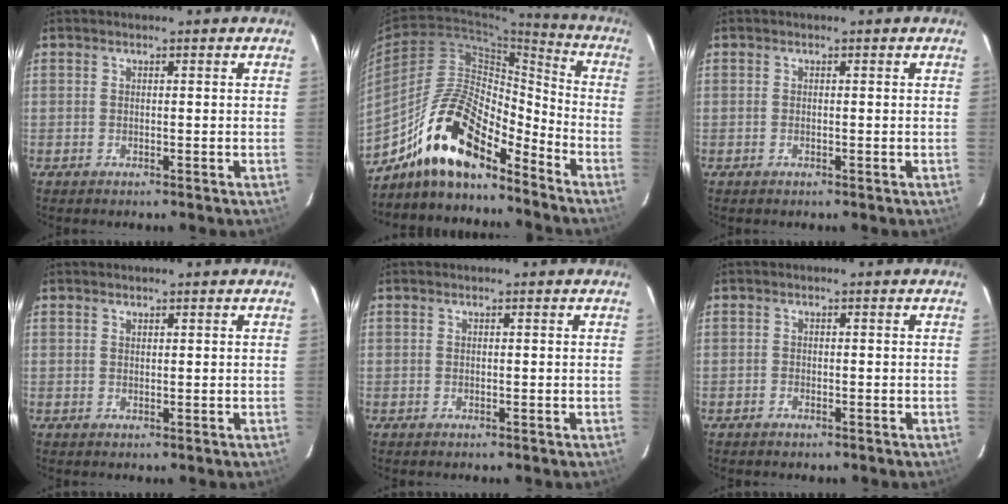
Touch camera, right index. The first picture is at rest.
{"total": 16.7, "force": [-12.7, 5.3, 9.4], "torque": [-0.178, 0.014, -0.237]}
{"total": 0.0}
{"total": 0.6, "force": [0.5, 0.3, 0.1], "torque": [-0.001, 0.001, 0.010]}
{"total": 0.0}
{"total": 1.0, "force": [-0.8, 0.6, 0.2], "torque": [-0.007, 0.001, -0.014]}